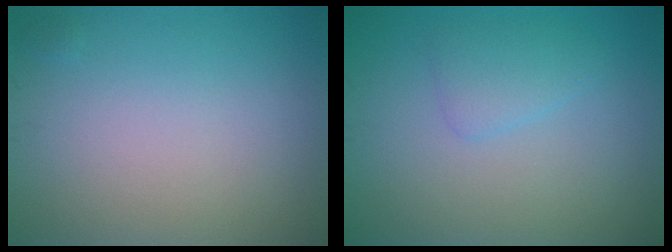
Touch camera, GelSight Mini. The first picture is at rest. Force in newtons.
{"total": 1.8, "press": 1.8, "slide": 0.0}